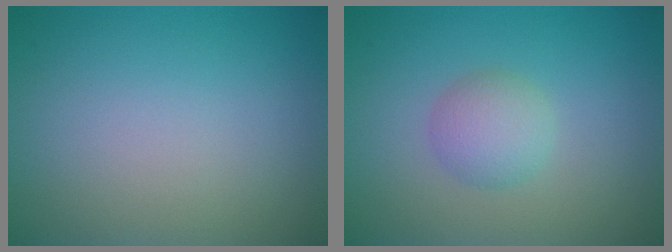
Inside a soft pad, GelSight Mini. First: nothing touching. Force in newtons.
{"total": 2.4, "press": 2.4, "slide": 0.1}